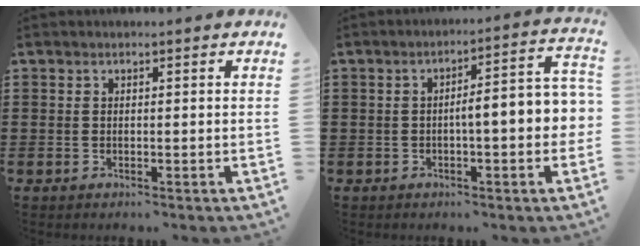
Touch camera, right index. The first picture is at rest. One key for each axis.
{"total": 6.6, "fx": -0.8, "fy": 1.0, "fz": 6.5, "tx": -0.106, "ty": -0.007, "tz": -0.019}